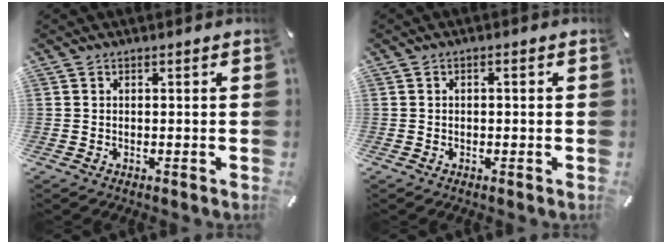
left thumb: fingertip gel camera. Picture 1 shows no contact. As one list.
[{"total": 0.9, "force": [-0.3, 0.6, 0.7], "torque": [-0.012, 0.003, -0.008]}]